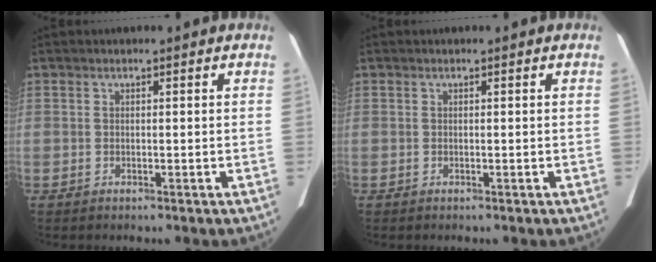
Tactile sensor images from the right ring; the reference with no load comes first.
{"total": 0.0}